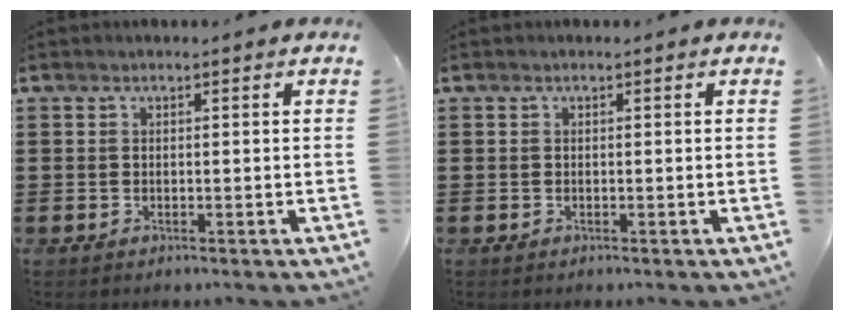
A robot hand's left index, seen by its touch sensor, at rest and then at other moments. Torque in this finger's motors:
{"motor_torque": [-0.01, 0.00, 0.02, 0.01]}